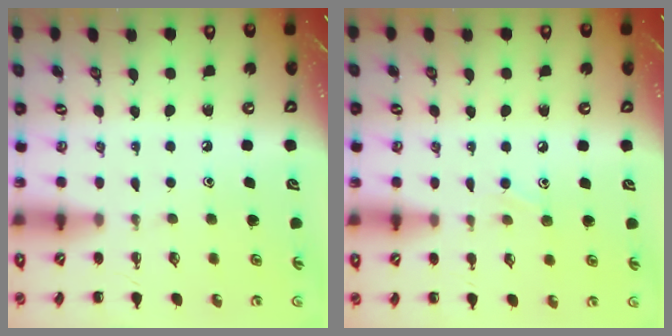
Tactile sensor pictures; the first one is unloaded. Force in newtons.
{"total": 5.1, "press": 4.8, "slide": 1.6}